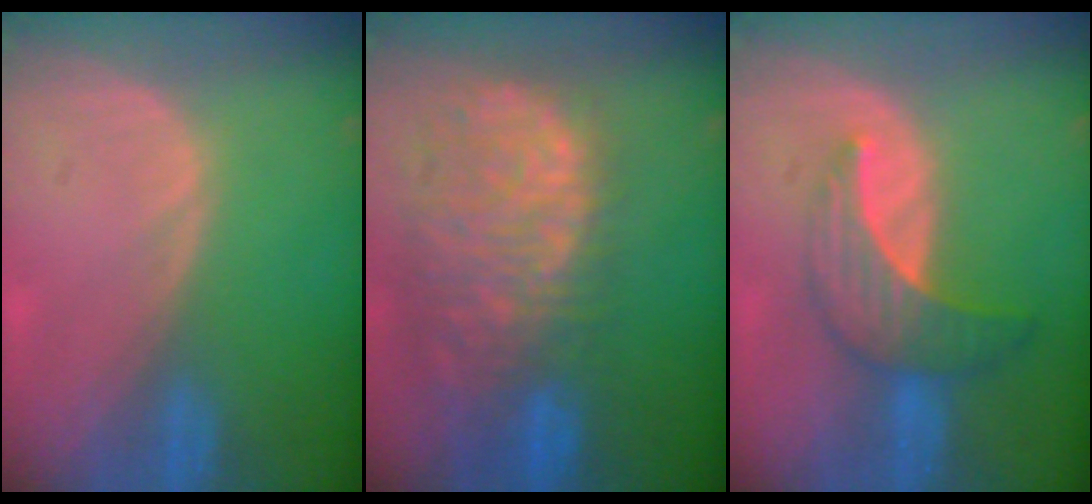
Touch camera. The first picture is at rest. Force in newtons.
{"total": 13.1, "press": 10.8, "slide": 7.3}
{"total": 7.3, "press": 6.6, "slide": 3.2}